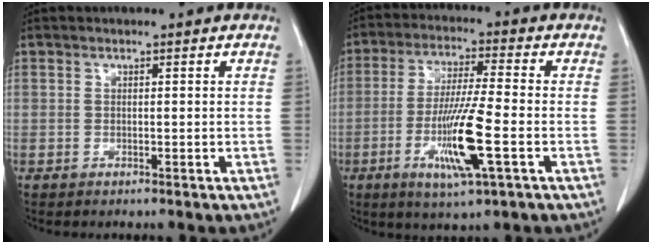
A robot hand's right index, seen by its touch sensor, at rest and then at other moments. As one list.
[{"total": 11.6, "force": [-3.5, 0.2, 11.0], "torque": [-0.215, -0.017, -0.064]}]